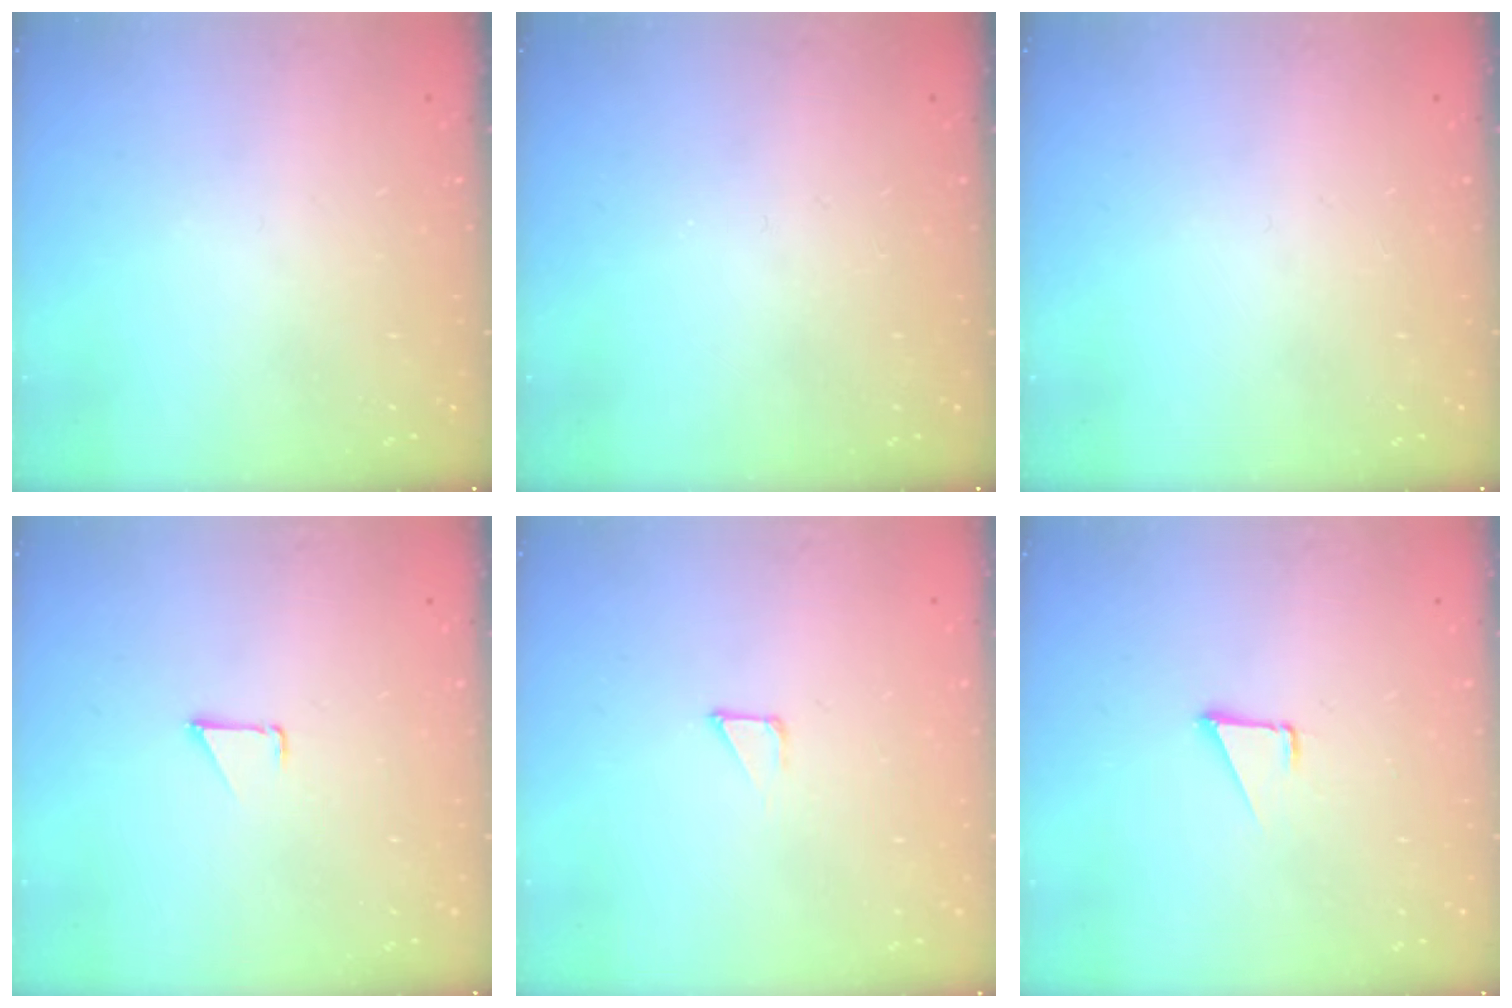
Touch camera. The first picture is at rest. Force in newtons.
{"total": 0.0}
{"total": 0.0}
{"total": 0.9, "press": 0.9, "slide": 0.1}
{"total": 1.6, "press": 1.6, "slide": 0.1}
{"total": 1.6, "press": 1.5, "slide": 0.1}